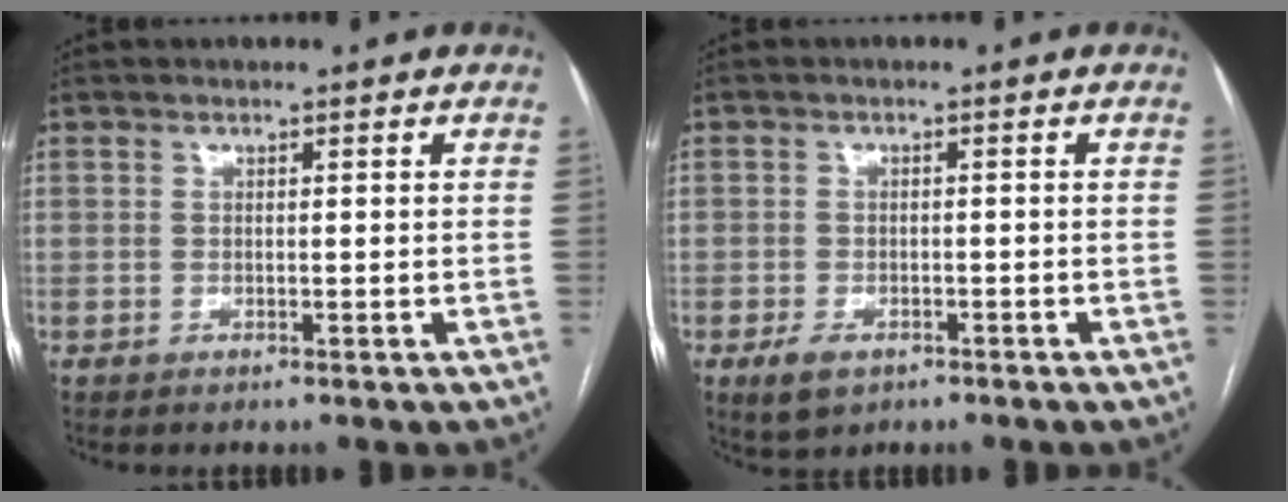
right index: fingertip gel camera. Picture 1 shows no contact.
{"total": 3.5, "force": [-2.0, 2.1, 1.9], "torque": [-0.038, -0.004, -0.027]}